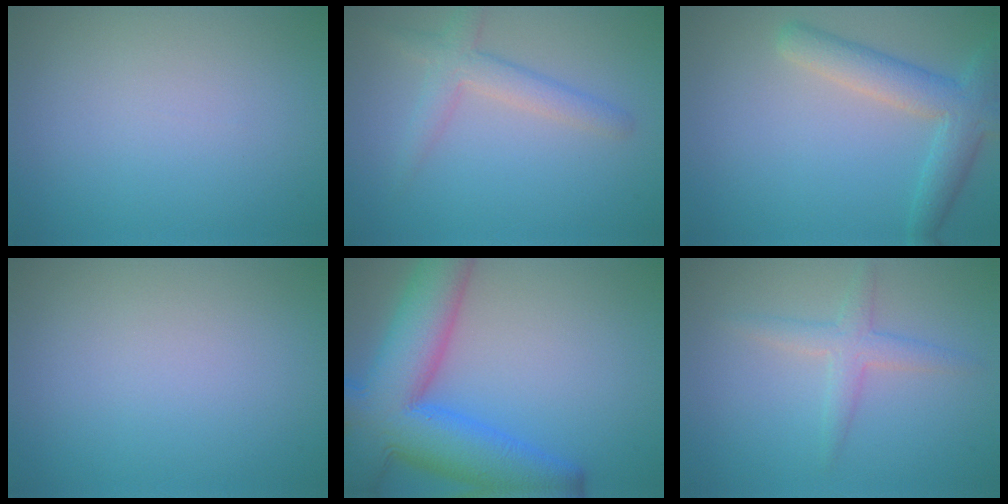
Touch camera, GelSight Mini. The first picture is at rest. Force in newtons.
{"total": 3.0, "press": 3.0, "slide": 0.1}
{"total": 4.5, "press": 4.5, "slide": 0.3}
{"total": 0.0}
{"total": 12.5, "press": 12.5, "slide": 0.6}
{"total": 2.4, "press": 2.4, "slide": 0.0}